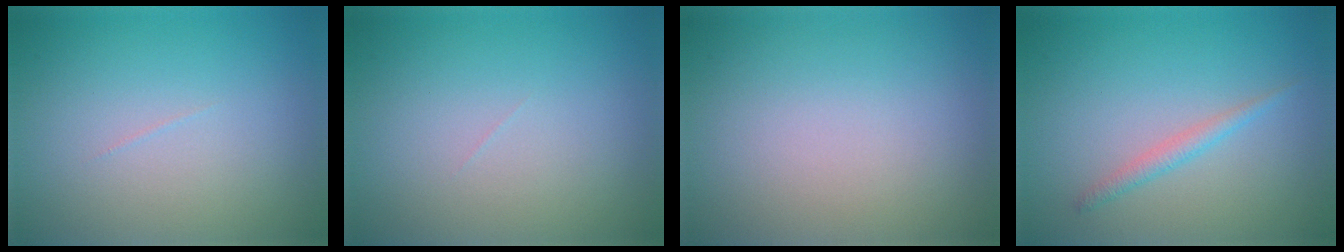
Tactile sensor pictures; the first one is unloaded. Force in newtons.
{"total": 0.0}
{"total": 0.0}
{"total": 1.3, "press": 1.3, "slide": 0.1}